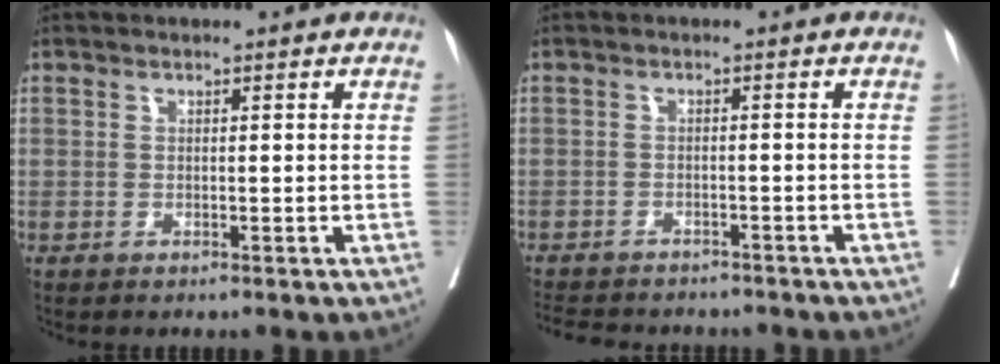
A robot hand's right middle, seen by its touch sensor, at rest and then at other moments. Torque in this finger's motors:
{"motor_torque": [1.07, -1.07, 0.13, 0.06]}